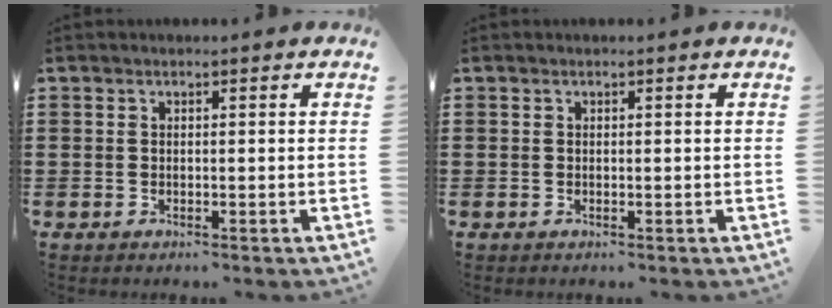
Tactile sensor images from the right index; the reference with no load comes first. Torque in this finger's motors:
{"motor_torque": [-0.24, 0.30, 0.00, 0.00]}